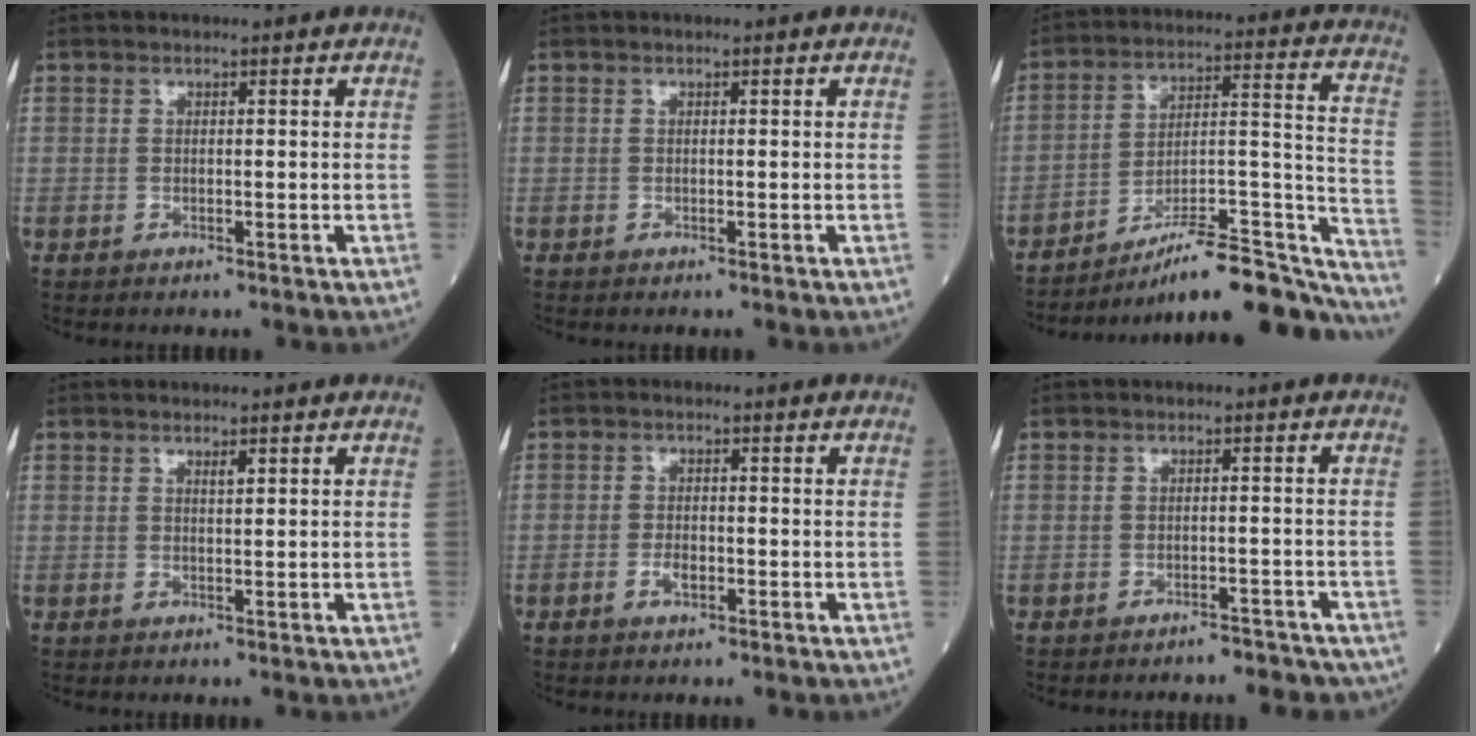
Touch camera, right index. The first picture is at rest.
{"total": 0.0}
{"total": 23.8, "force": [-20.6, 3.5, 11.4], "torque": [-0.090, 0.039, -0.299]}
{"total": 1.0, "force": [0.8, 0.1, 0.6], "torque": [-0.012, 0.001, 0.016]}
{"total": 2.2, "force": [-1.1, 1.0, 1.6], "torque": [-0.030, 0.003, -0.018]}
{"total": 5.6, "force": [-5.1, 2.0, 1.4], "torque": [-0.009, 0.002, -0.055]}